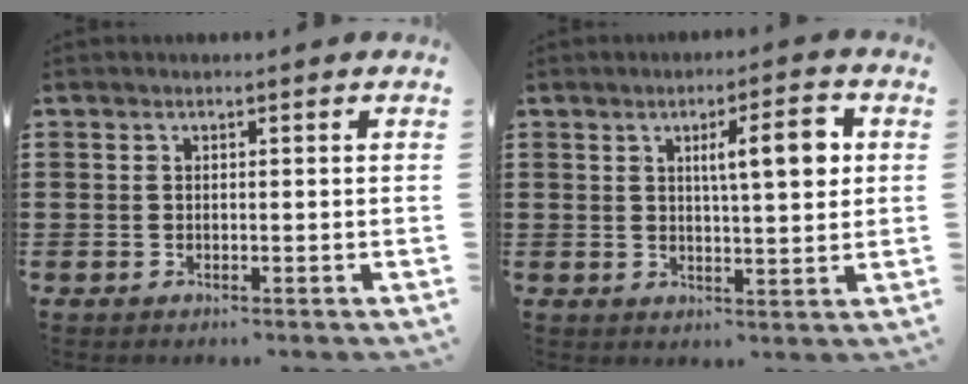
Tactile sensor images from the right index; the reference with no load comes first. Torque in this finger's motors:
{"motor_torque": [0.30, -0.22, 0.57, 0.13]}